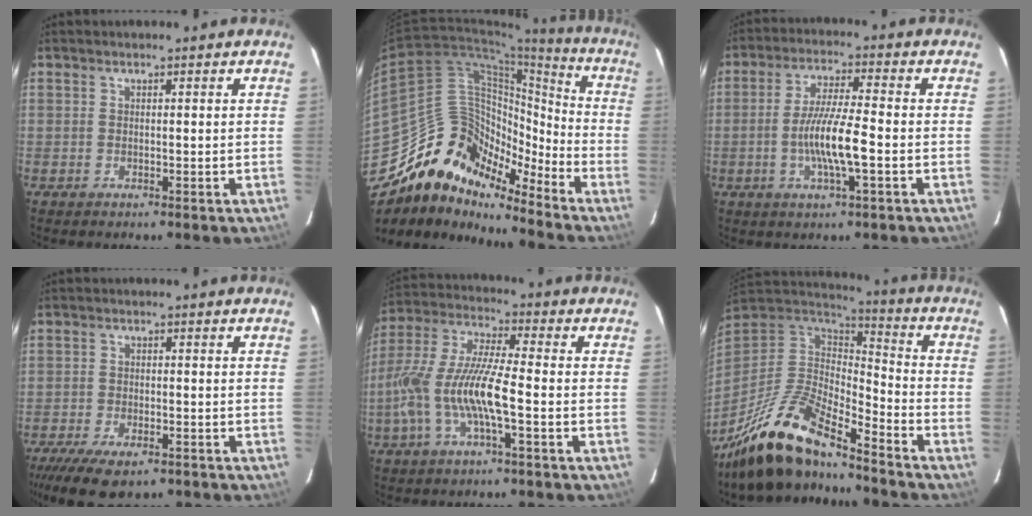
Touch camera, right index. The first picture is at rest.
{"total": 15.4, "force": [-12.7, 7.3, 4.9], "torque": [-0.084, 0.038, -0.239]}
{"total": 9.0, "force": [-2.4, 0.7, 8.6], "torque": [-0.165, -0.003, -0.045]}
{"total": 11.3, "force": [-8.1, 4.3, 6.5], "torque": [-0.152, -0.034, -0.135]}
{"total": 14.8, "force": [-4.2, 2.5, 13.9], "torque": [-0.286, -0.005, -0.081]}
{"total": 18.4, "force": [-14.5, 4.4, 10.4], "torque": [-0.211, -0.026, -0.273]}